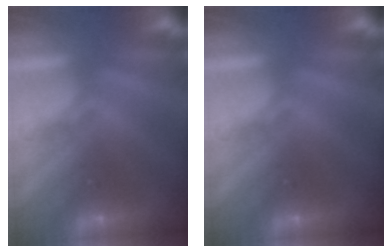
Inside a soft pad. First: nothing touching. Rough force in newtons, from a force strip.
{"total": 0.0}